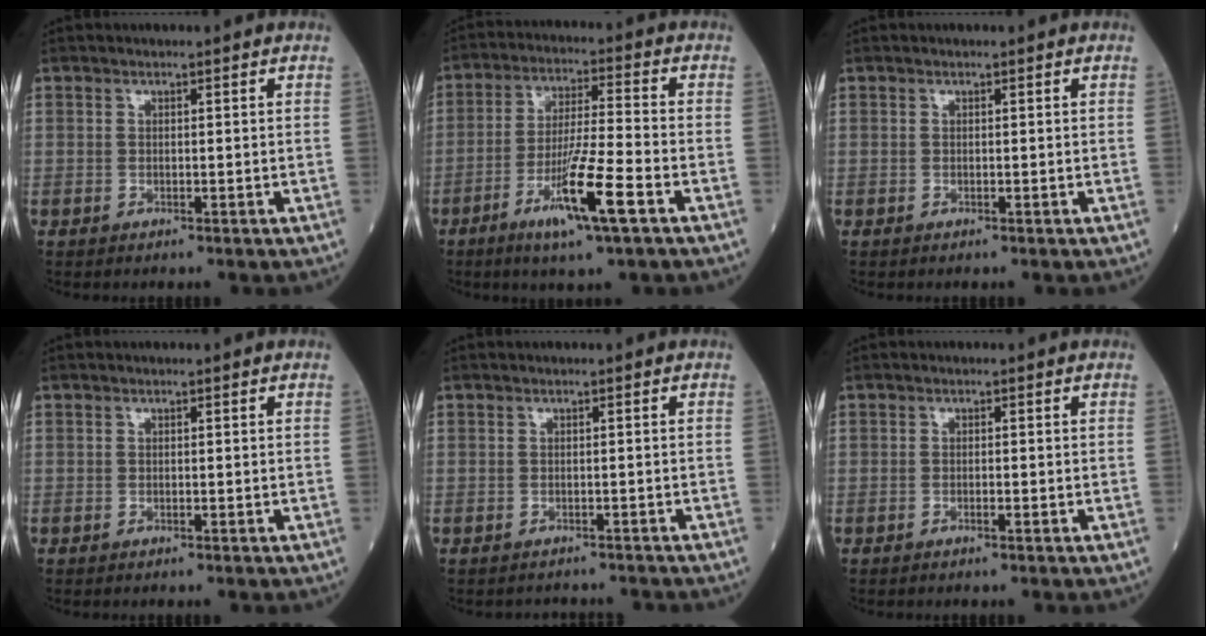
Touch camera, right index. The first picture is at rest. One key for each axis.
{"total": 11.1, "fx": -5.2, "fy": 0.0, "fz": 9.8, "tx": -0.179, "ty": -0.017, "tz": -0.096}
{"total": 0.0}
{"total": 0.0}
{"total": 3.3, "fx": -3.2, "fy": 0.8, "fz": 0.2, "tx": 0.002, "ty": 0.000, "tz": -0.040}
{"total": 0.6, "fx": -0.3, "fy": 0.1, "fz": 0.5, "tx": -0.007, "ty": 0.001, "tz": -0.005}